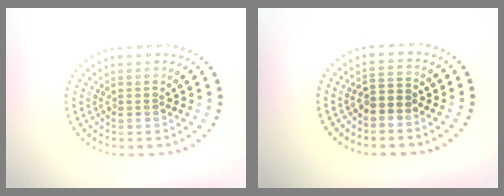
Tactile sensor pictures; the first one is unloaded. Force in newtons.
{"total": 1.8, "press": 1.4, "slide": 1.1}